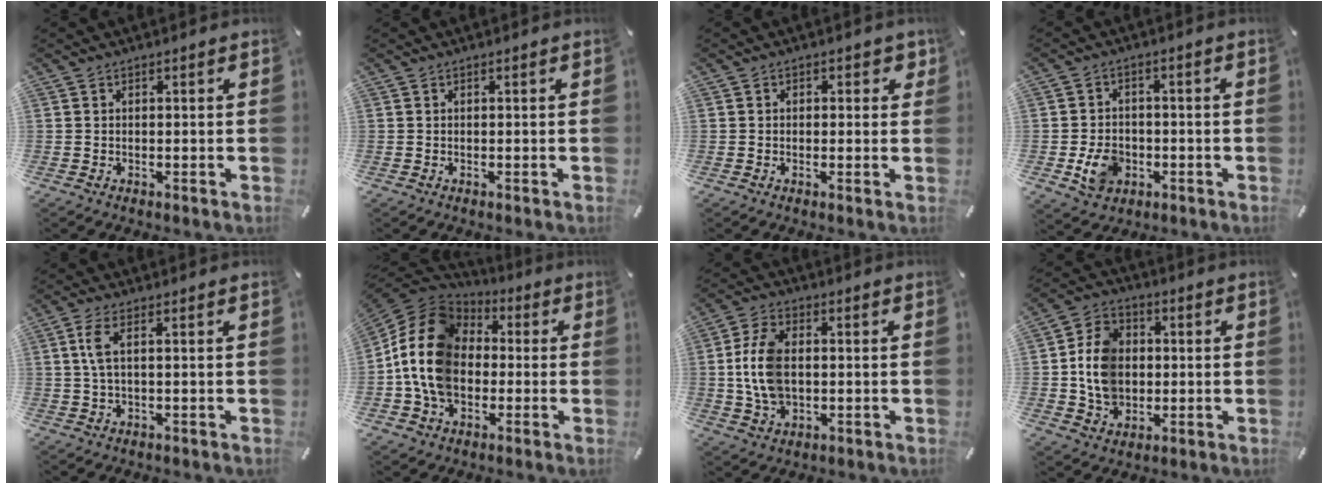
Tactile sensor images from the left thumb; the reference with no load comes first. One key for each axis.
{"total": 0.0}
{"total": 1.9, "fx": 0.1, "fy": 1.6, "fz": 1.1, "tx": 0.001, "ty": -0.002, "tz": -0.006}
{"total": 7.5, "fx": -2.0, "fy": 6.2, "fz": 3.8, "tx": -0.065, "ty": 0.001, "tz": -0.038}
{"total": 4.2, "fx": 0.7, "fy": 1.2, "fz": 4.0, "tx": -0.086, "ty": 0.000, "tz": 0.009}
{"total": 16.0, "fx": -1.8, "fy": 13.0, "fz": 9.1, "tx": -0.213, "ty": 0.023, "tz": -0.037}
{"total": 10.5, "fx": -0.1, "fy": 7.1, "fz": 7.8, "tx": -0.186, "ty": 0.006, "tz": -0.005}
{"total": 11.0, "fx": -0.3, "fy": 9.4, "fz": 5.7, "tx": -0.127, "ty": 0.019, "tz": -0.003}